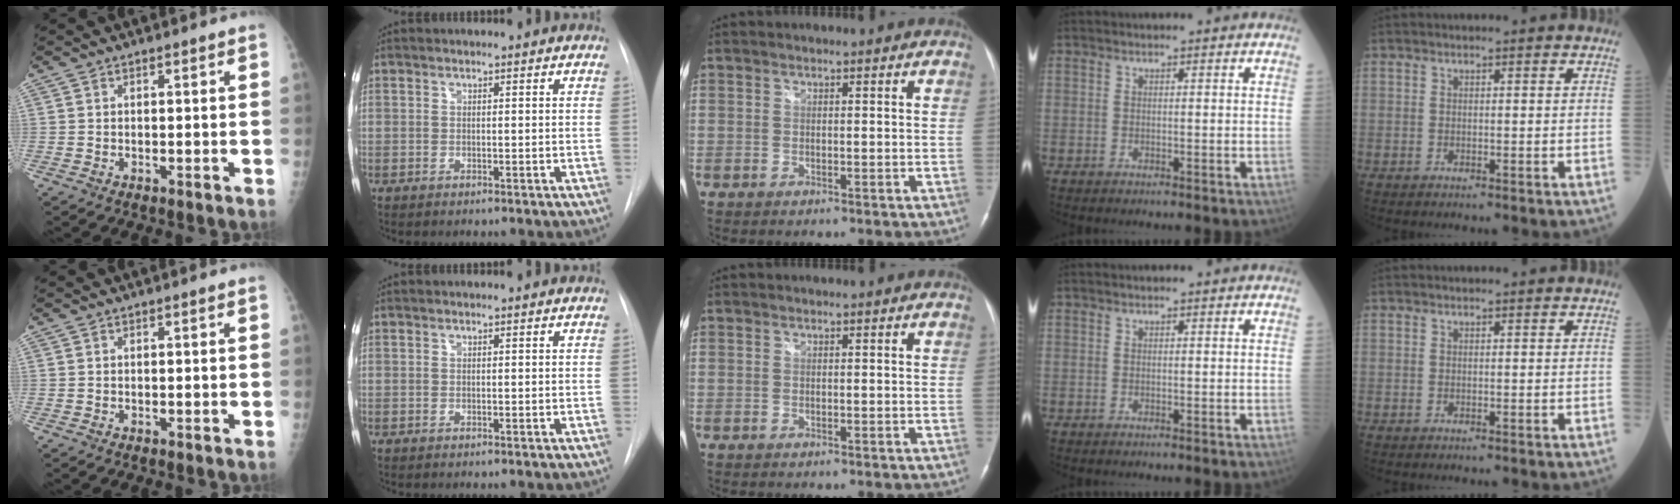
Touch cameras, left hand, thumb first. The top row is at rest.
{}